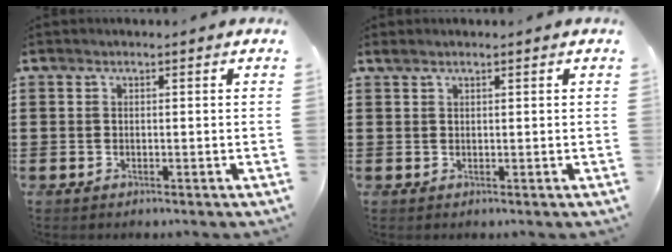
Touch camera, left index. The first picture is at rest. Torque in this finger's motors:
{"motor_torque": [0.24, 0.29, -0.01, 0.02]}